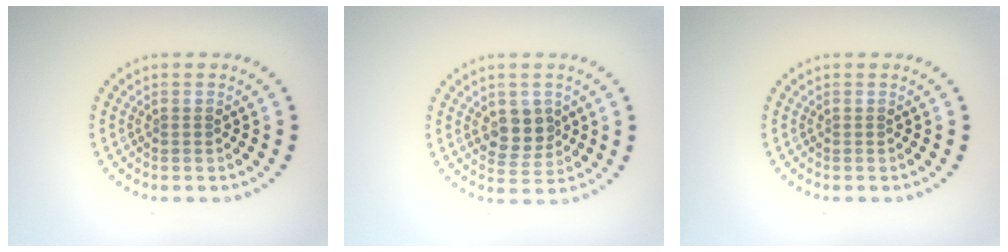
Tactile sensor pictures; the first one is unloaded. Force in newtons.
{"total": 3.2, "press": 3.1, "slide": 0.8}
{"total": 0.0}